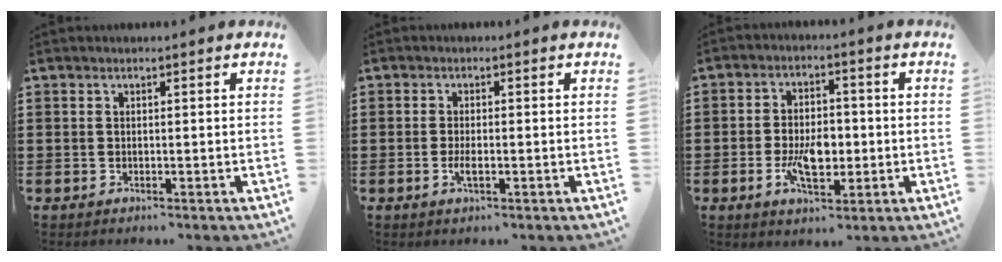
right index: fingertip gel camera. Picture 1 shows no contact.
{"total": 2.1, "force": [-0.6, 0.4, 2.0], "torque": [-0.044, -0.007, -0.011]}
{"total": 6.8, "force": [-1.4, 3.7, 5.5], "torque": [-0.115, 0.005, -0.028]}